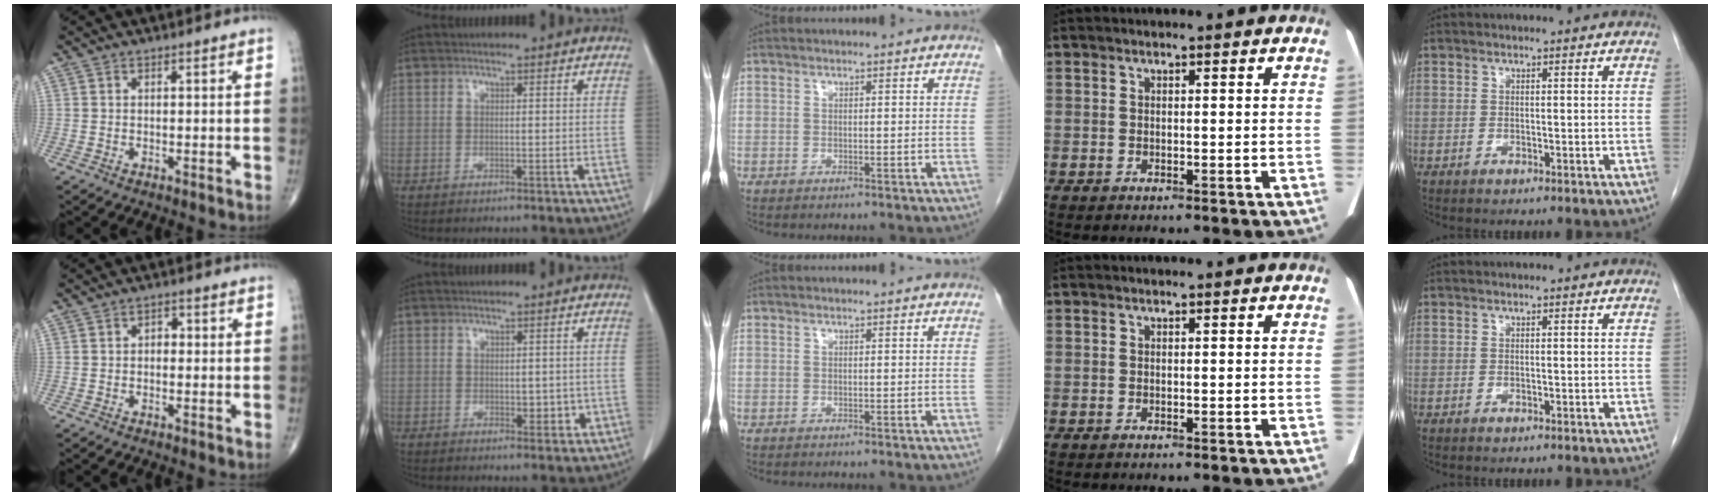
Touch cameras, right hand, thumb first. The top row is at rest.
{"thumb": {"total": 2.0, "force": [0.1, 1.4, 1.4], "torque": [-0.011, 0.008, -0.004]}, "index": {"total": 2.8, "force": [-0.4, 1.7, 2.2], "torque": [-0.019, 0.000, 0.002]}}